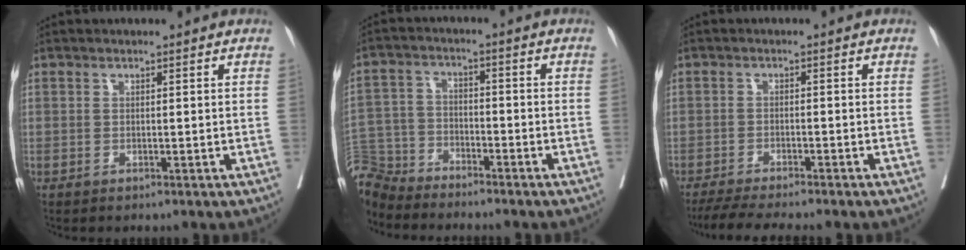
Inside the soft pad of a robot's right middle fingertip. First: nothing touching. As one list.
[{"total": 7.2, "force": [-6.9, 1.5, -0.7], "torque": [0.009, 0.004, -0.145]}, {"total": 7.0, "force": [-6.1, -0.6, 3.4], "torque": [-0.047, -0.018, -0.101]}]